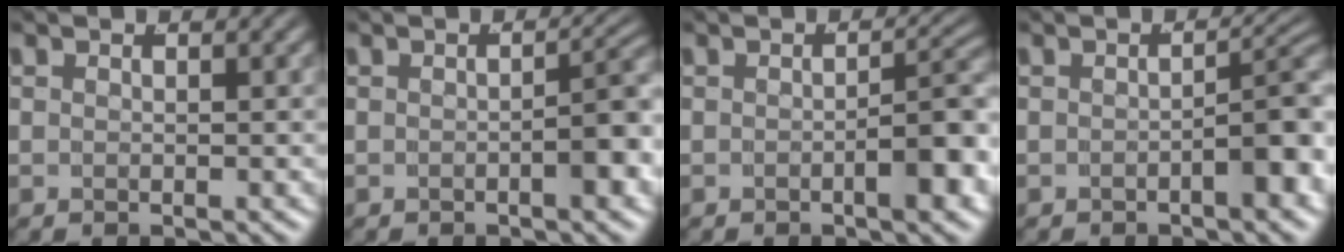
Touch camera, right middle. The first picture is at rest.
{"total": 3.2, "force": [-1.2, 0.9, 2.9], "torque": [-0.032, 0.004, -0.019]}
{"total": 4.0, "force": [-1.5, 1.0, 3.6], "torque": [-0.035, 0.006, -0.026]}
{"total": 4.3, "force": [-1.6, 1.3, 3.8], "torque": [-0.034, 0.004, -0.026]}